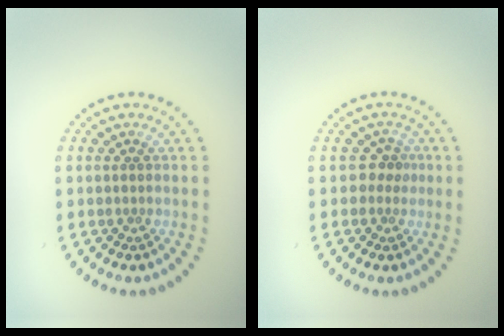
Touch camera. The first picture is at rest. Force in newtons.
{"total": 1.5, "press": 1.2, "slide": 0.9}